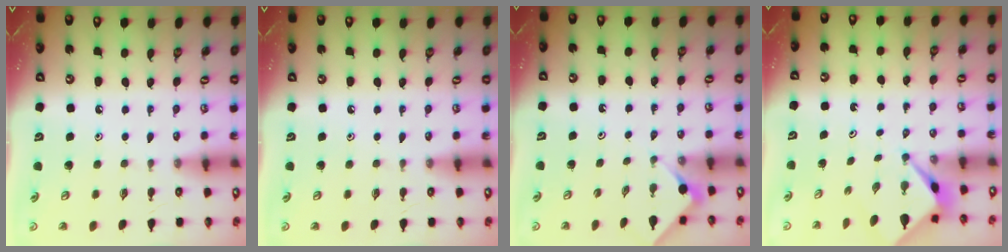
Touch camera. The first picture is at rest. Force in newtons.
{"total": 0.0}
{"total": 3.0, "press": 3.0, "slide": 0.4}
{"total": 2.5, "press": 2.5, "slide": 0.2}